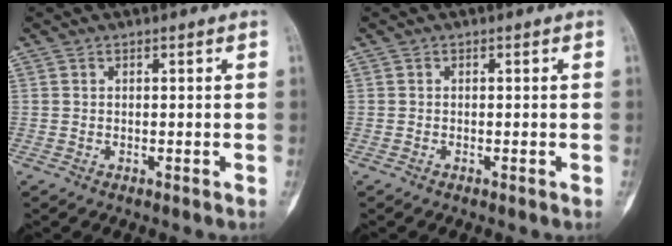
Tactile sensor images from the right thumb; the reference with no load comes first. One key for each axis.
{"total": 0.0}